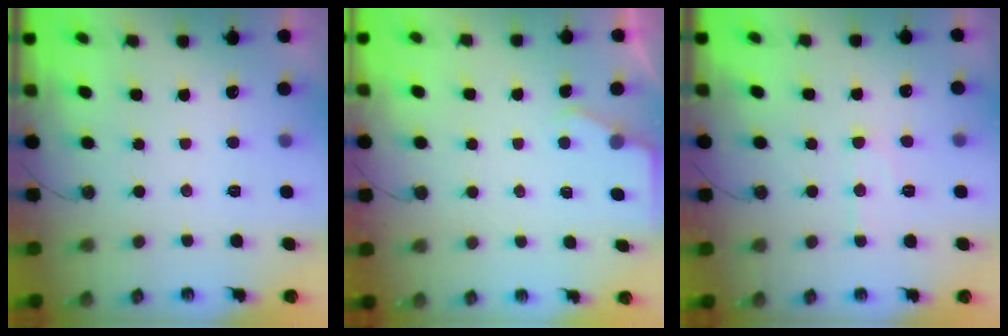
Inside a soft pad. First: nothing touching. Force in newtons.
{"total": 2.6, "press": 2.6, "slide": 0.4}
{"total": 8.3, "press": 8.2, "slide": 0.7}